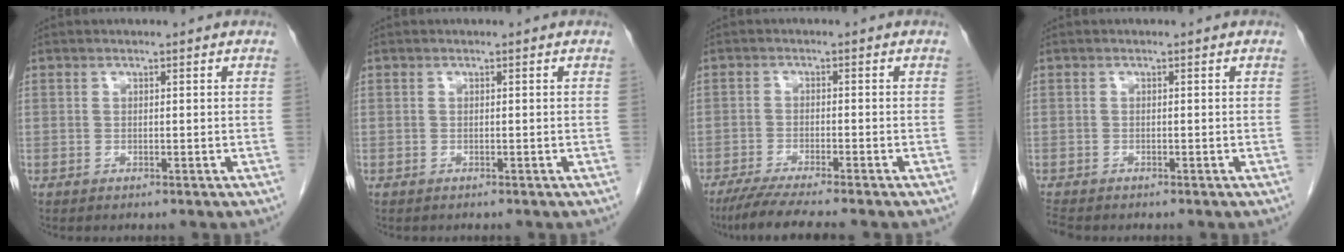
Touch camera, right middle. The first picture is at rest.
{"total": 0.0}
{"total": 7.4, "force": [-6.2, -0.4, 4.0], "torque": [-0.060, -0.022, -0.103]}
{"total": 1.7, "force": [-1.6, 0.4, 0.5], "torque": [-0.018, -0.009, -0.028]}